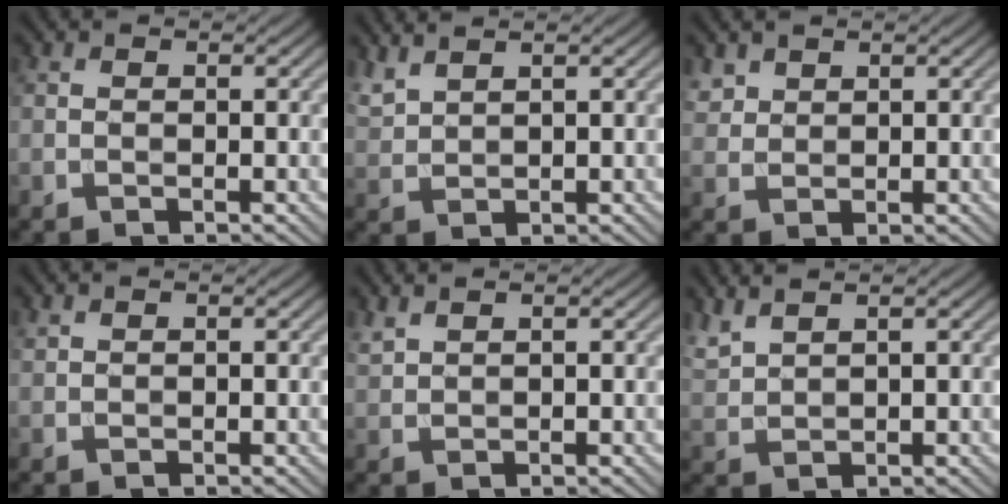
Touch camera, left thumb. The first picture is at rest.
{"total": 2.9, "force": [2.6, 0.5, 1.3], "torque": [-0.038, 0.008, 0.061]}
{"total": 2.3, "force": [1.7, 1.4, 0.7], "torque": [-0.022, 0.001, 0.041]}
{"total": 0.6, "force": [0.6, 0.1, 0.2], "torque": [-0.009, 0.002, 0.014]}
{"total": 1.6, "force": [1.4, 0.2, 0.7], "torque": [-0.024, 0.005, 0.036]}
{"total": 3.2, "force": [2.7, 0.6, 1.5], "torque": [-0.042, 0.011, 0.064]}